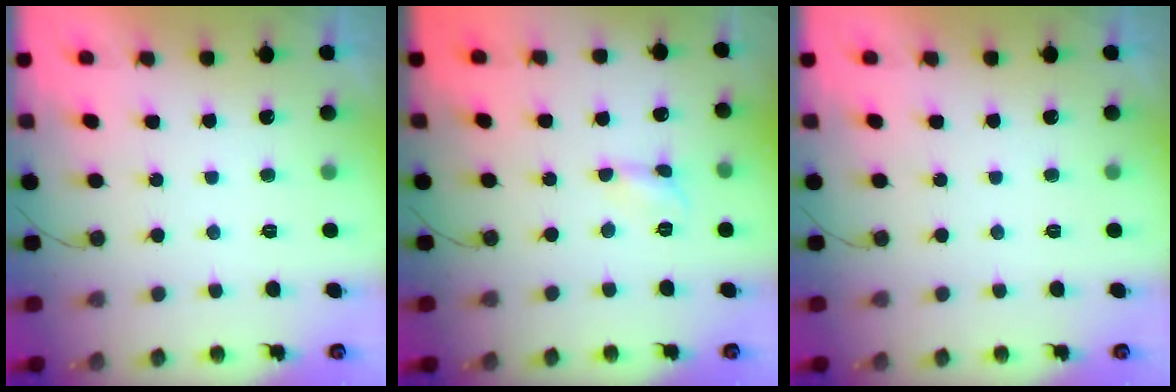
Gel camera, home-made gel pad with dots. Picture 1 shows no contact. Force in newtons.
{"total": 2.7, "press": 2.7, "slide": 0.2}
{"total": 0.0}